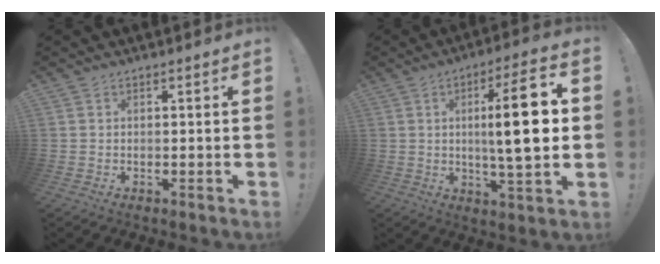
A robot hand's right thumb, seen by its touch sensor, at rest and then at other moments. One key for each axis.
{"total": 16.0, "fx": 1.2, "fy": 2.6, "fz": 15.8, "tx": -0.250, "ty": -0.004, "tz": 0.002}